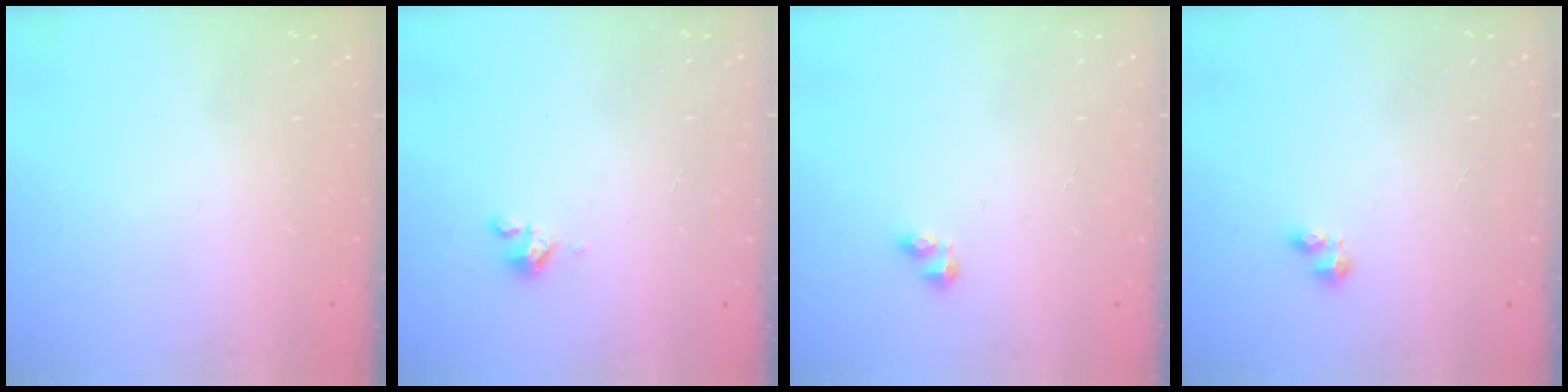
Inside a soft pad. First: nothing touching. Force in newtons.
{"total": 1.8, "press": 1.7, "slide": 0.4}
{"total": 2.5, "press": 2.5, "slide": 0.3}
{"total": 2.5, "press": 2.5, "slide": 0.4}